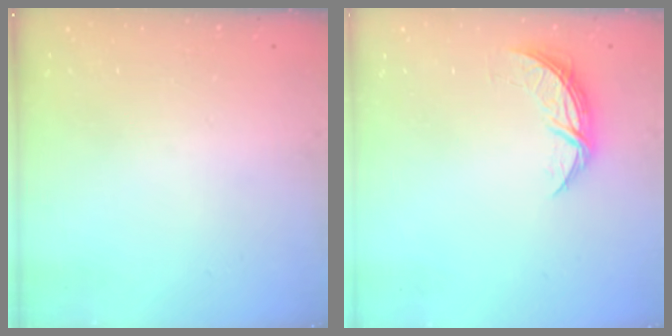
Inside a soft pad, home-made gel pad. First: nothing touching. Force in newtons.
{"total": 6.9, "press": 6.9, "slide": 0.5}